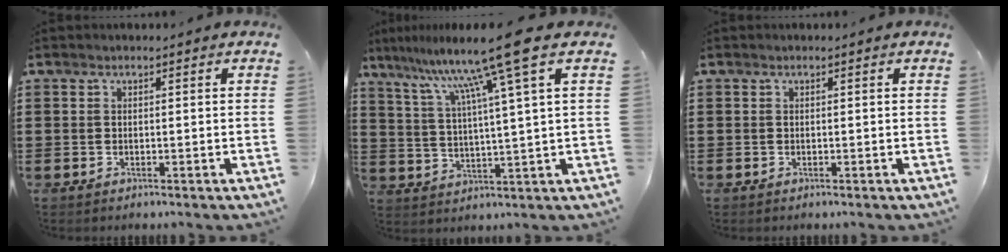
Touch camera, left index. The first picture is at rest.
{"total": 12.2, "force": [7.6, -1.7, 9.3], "torque": [-0.202, -0.027, 0.116]}
{"total": 0.0}